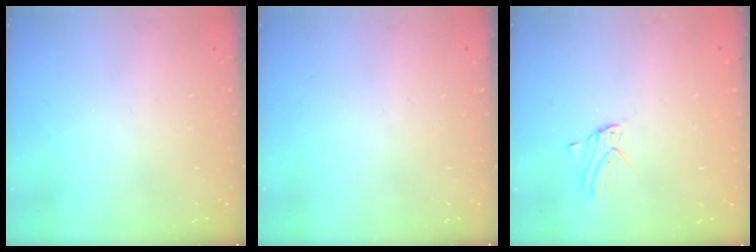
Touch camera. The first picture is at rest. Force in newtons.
{"total": 0.0}
{"total": 2.2, "press": 2.2, "slide": 0.1}